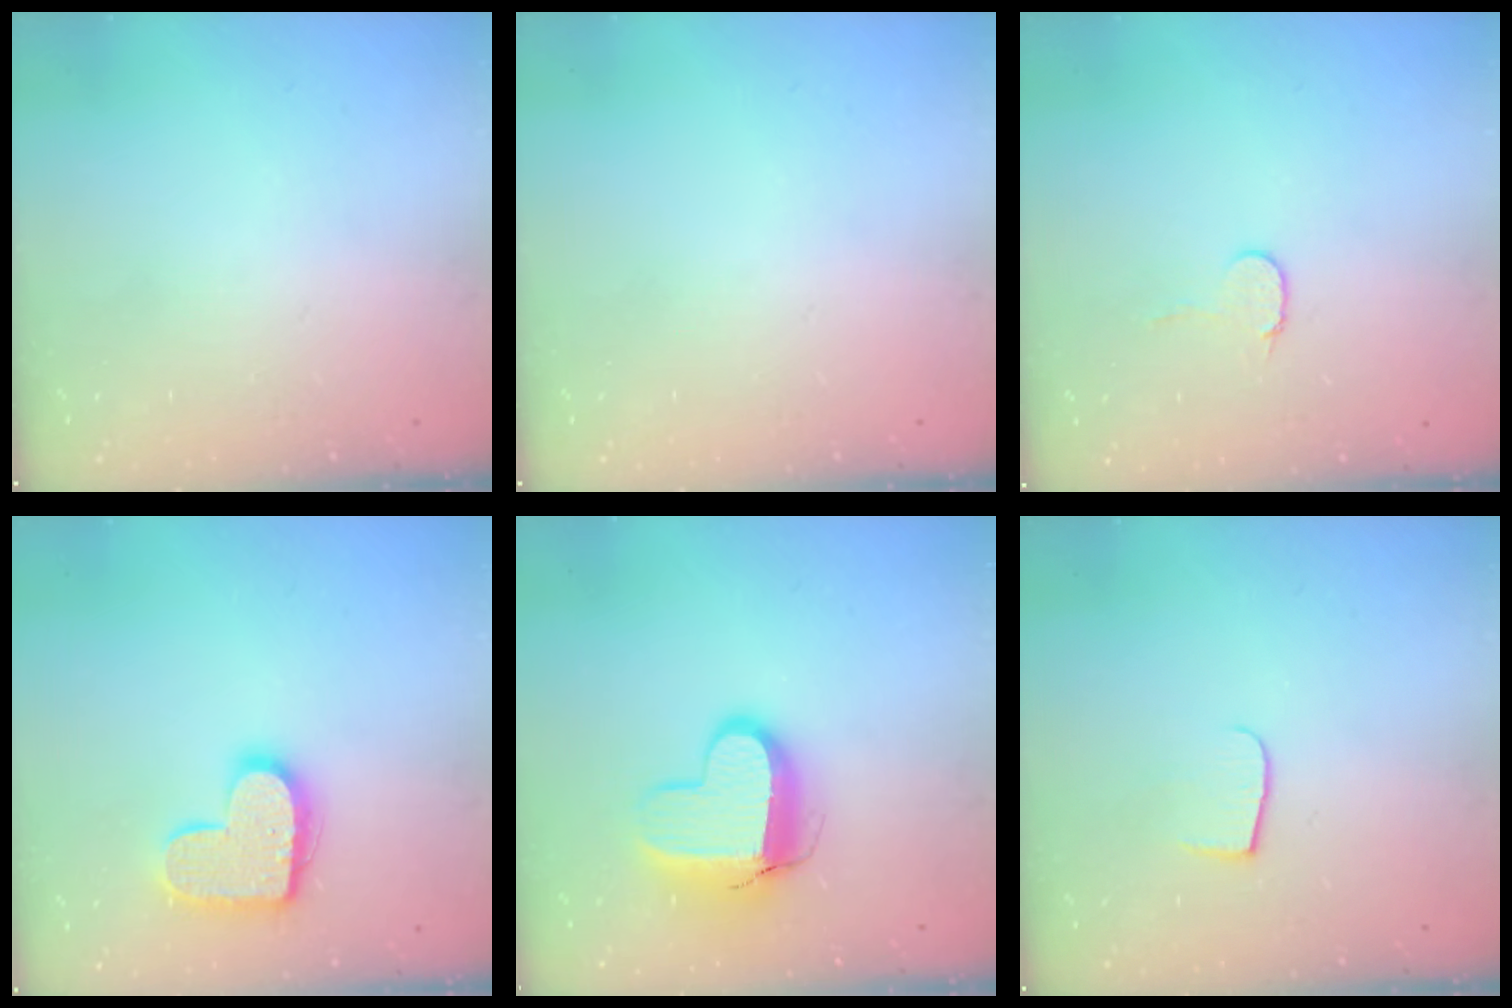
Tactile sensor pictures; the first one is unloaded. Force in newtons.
{"total": 0.0}
{"total": 5.9, "press": 5.9, "slide": 0.5}
{"total": 14.6, "press": 14.6, "slide": 0.8}
{"total": 11.6, "press": 11.6, "slide": 0.6}
{"total": 4.9, "press": 4.9, "slide": 0.5}